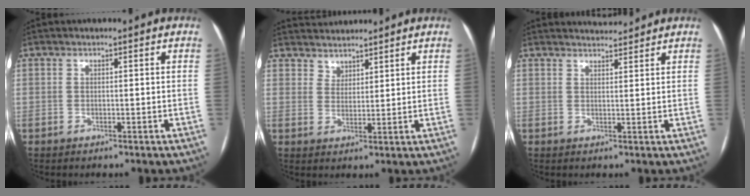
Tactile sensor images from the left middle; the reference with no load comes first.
{"total": 5.3, "force": [4.8, 2.1, 0.2], "torque": [0.001, 0.022, 0.082]}
{"total": 3.4, "force": [3.4, 0.2, 0.1], "torque": [-0.011, 0.011, 0.051]}